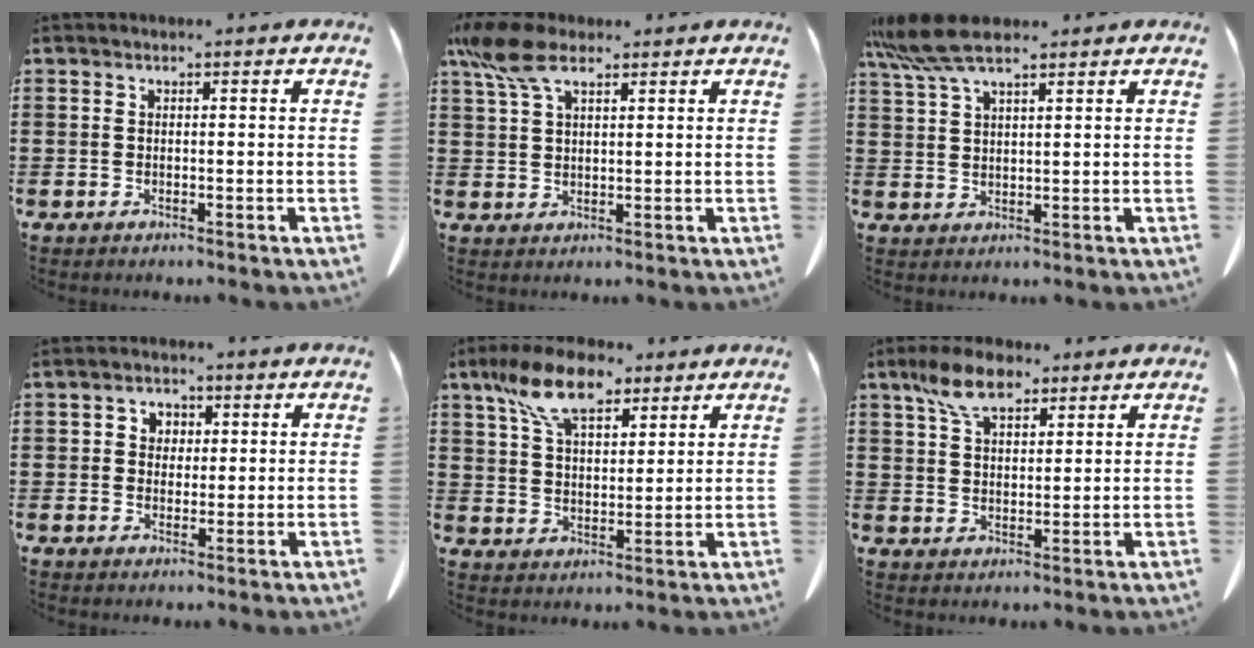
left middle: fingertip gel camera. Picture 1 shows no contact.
{"total": 7.5, "force": [4.5, 3.1, 5.1], "torque": [-0.127, -0.004, 0.081]}
{"total": 7.4, "force": [5.4, 1.6, 4.7], "torque": [-0.113, -0.008, 0.100]}
{"total": 2.4, "force": [0.7, 2.2, 0.7], "torque": [-0.024, 0.009, 0.011]}
{"total": 10.9, "force": [7.3, 4.7, 6.5], "torque": [-0.148, -0.002, 0.139]}
{"total": 7.6, "force": [5.1, 3.6, 4.3], "torque": [-0.101, 0.004, 0.095]}